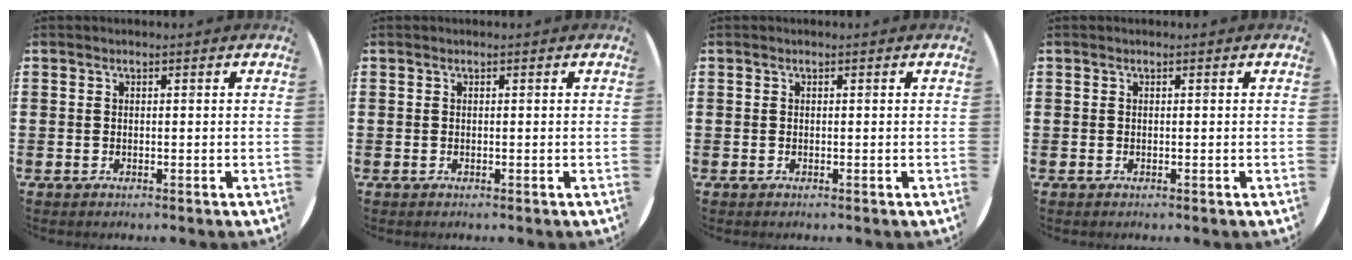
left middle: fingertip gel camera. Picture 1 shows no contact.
{"total": 0.0}
{"total": 0.0}
{"total": 0.0}